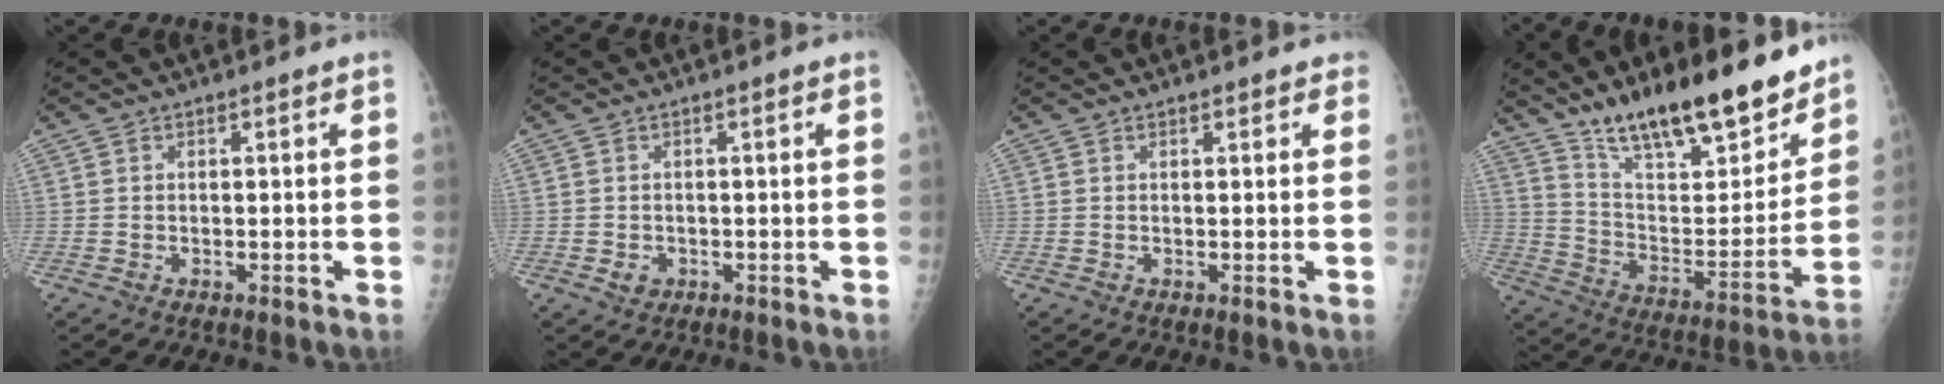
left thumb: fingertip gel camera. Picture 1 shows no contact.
{"total": 1.7, "force": [-0.5, 1.4, 0.7], "torque": [-0.006, 0.002, -0.002]}
{"total": 1.4, "force": [1.2, 0.7, 0.3], "torque": [0.015, 0.000, 0.008]}
{"total": 22.7, "force": [17.5, 6.5, 12.8], "torque": [-0.163, -0.094, 0.292]}